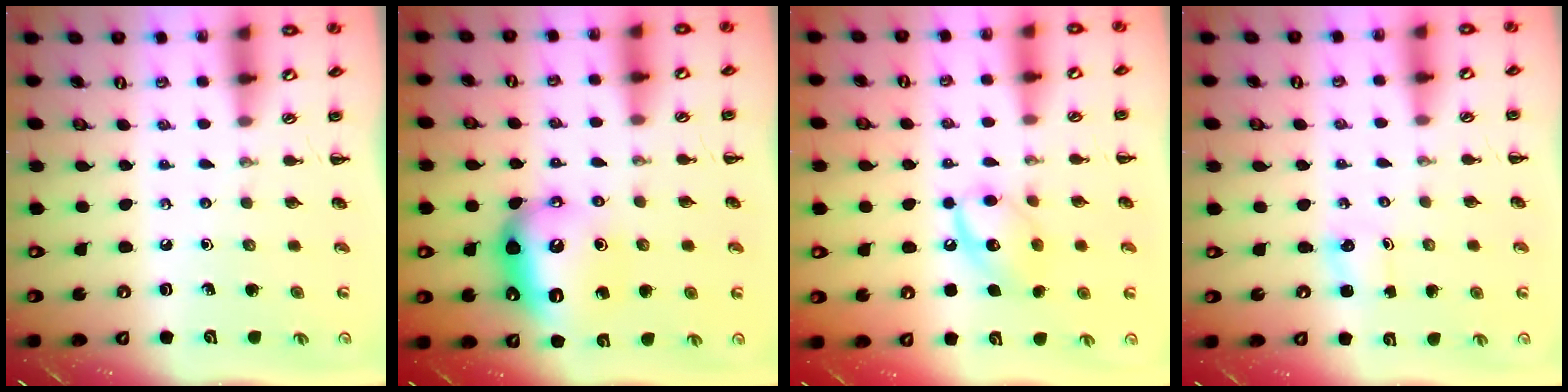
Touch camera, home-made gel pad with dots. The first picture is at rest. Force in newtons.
{"total": 12.0, "press": 11.9, "slide": 1.4}
{"total": 11.7, "press": 11.7, "slide": 1.0}
{"total": 0.9, "press": 0.8, "slide": 0.2}